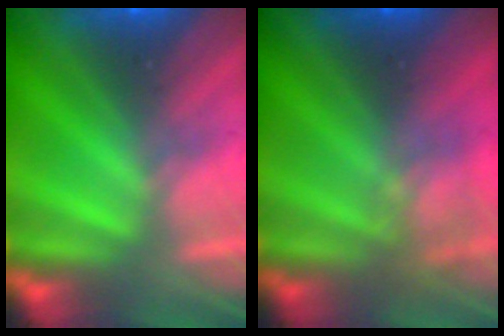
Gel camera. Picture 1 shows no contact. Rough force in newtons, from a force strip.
{"total": 2.6}